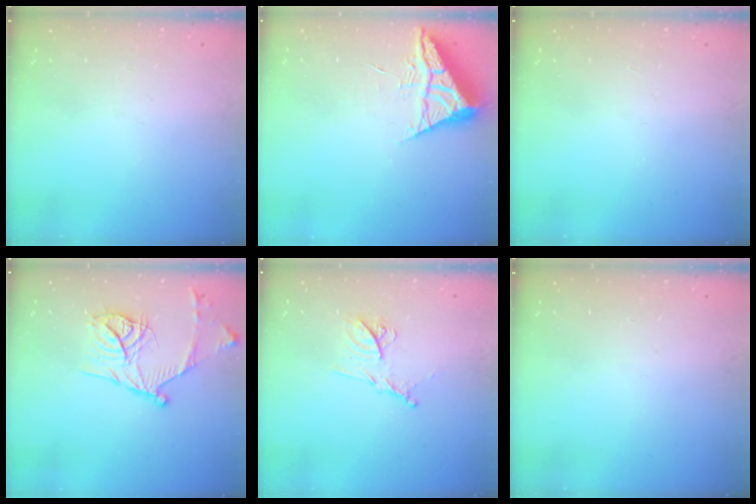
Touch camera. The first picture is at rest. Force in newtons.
{"total": 6.3, "press": 6.3, "slide": 0.9}
{"total": 0.0}
{"total": 16.5, "press": 16.5, "slide": 1.6}
{"total": 11.0, "press": 11.0, "slide": 0.4}
{"total": 0.0}